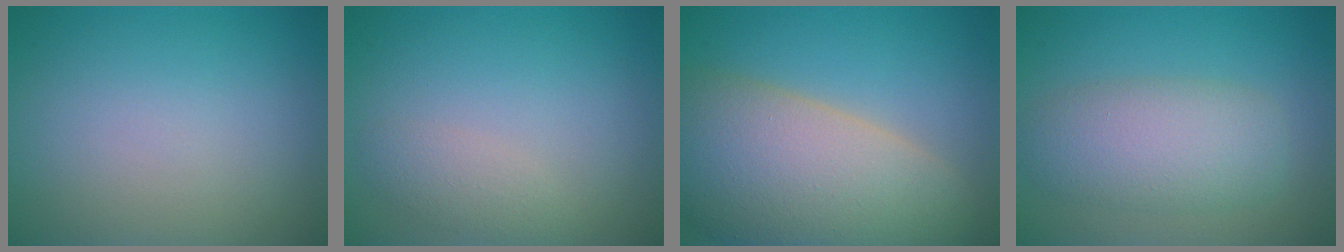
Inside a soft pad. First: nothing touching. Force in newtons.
{"total": 1.7, "press": 1.7, "slide": 0.0}
{"total": 13.8, "press": 13.7, "slide": 1.2}
{"total": 5.4, "press": 5.4, "slide": 0.2}